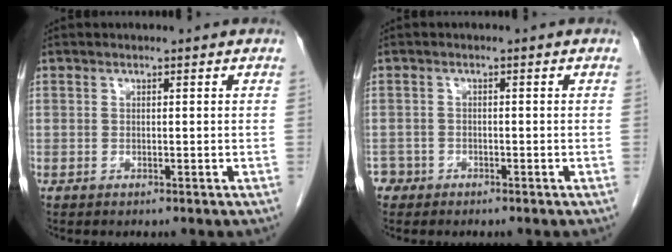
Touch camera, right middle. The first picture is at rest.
{"total": 1.7, "force": [-1.2, 1.1, -0.3], "torque": [0.000, 0.007, -0.022]}